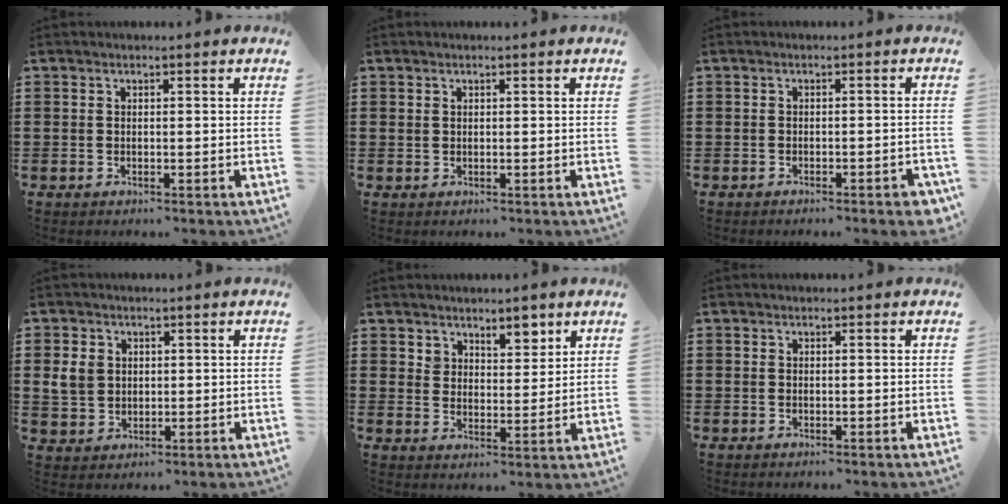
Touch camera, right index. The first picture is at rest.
{"total": 0.5, "force": [0.3, 0.4, 0.2], "torque": [-0.004, 0.002, 0.007]}
{"total": 1.6, "force": [-1.3, 0.1, 0.9], "torque": [-0.016, -0.001, -0.024]}
{"total": 4.0, "force": [0.8, 3.4, 1.8], "torque": [-0.048, 0.012, 0.014]}
{"total": 5.1, "force": [4.2, 2.6, 1.0], "torque": [-0.020, -0.009, 0.076]}
{"total": 0.0}